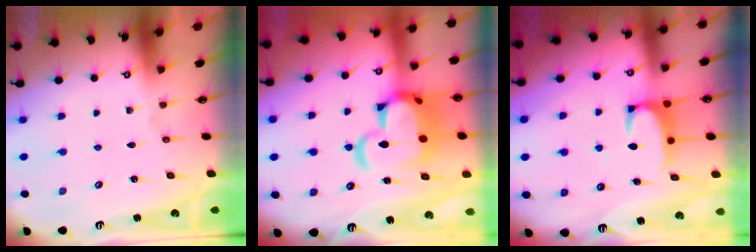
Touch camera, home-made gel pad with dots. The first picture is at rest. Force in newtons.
{"total": 14.8, "press": 14.7, "slide": 2.0}
{"total": 1.9, "press": 1.9, "slide": 0.3}